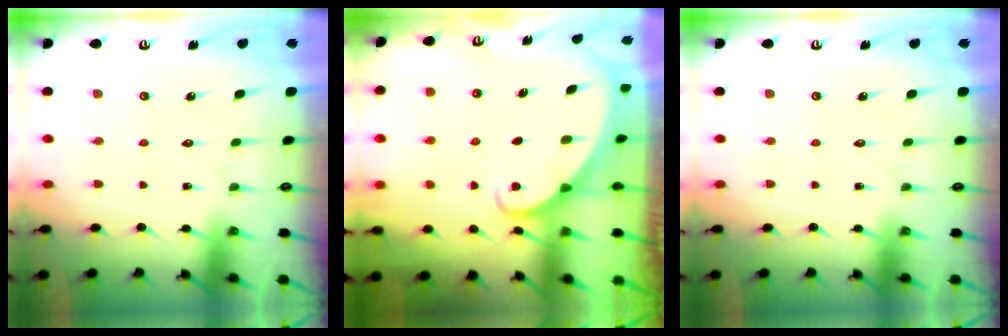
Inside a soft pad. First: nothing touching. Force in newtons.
{"total": 1.9, "press": 1.9, "slide": 0.2}
{"total": 0.0}